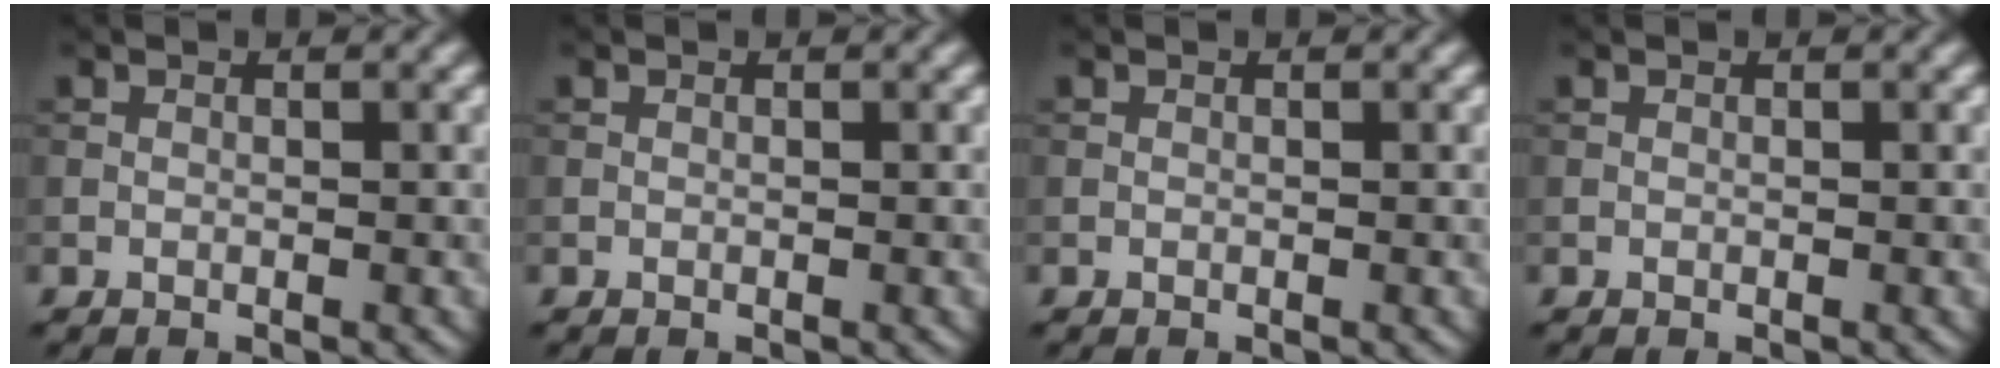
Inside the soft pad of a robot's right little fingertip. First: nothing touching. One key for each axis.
{"total": 0.0}
{"total": 0.0}
{"total": 0.0}